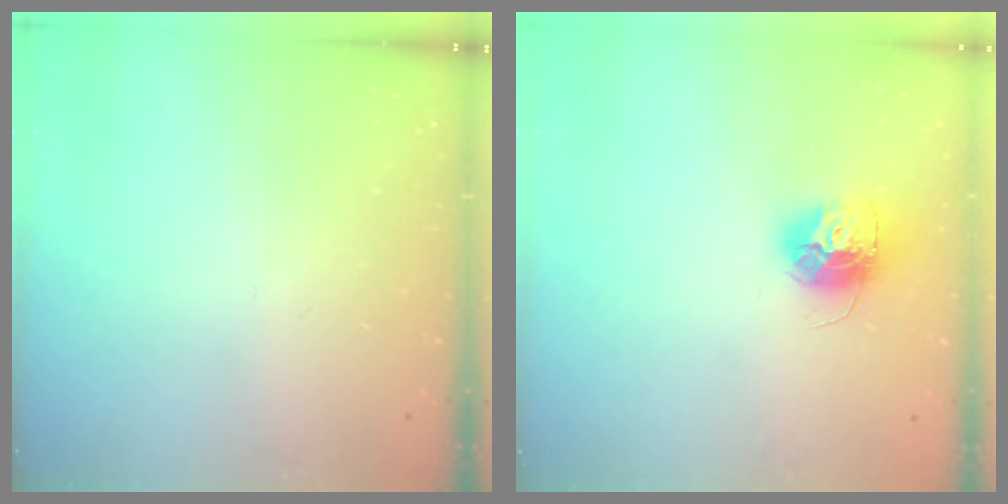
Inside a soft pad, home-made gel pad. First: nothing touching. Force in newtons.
{"total": 14.0, "press": 13.9, "slide": 1.1}